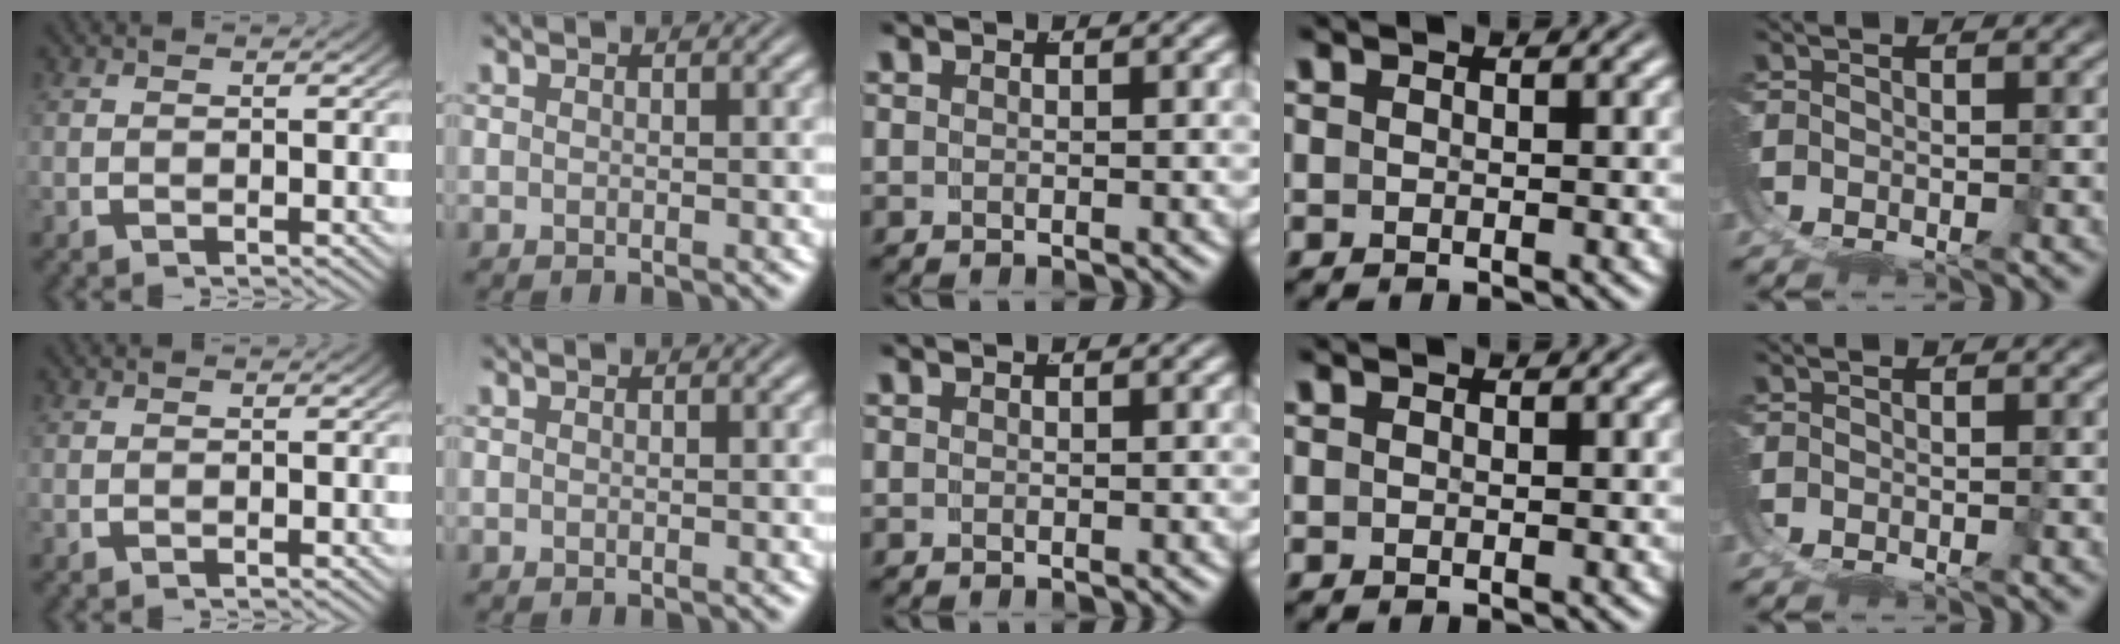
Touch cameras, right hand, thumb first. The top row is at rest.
{}